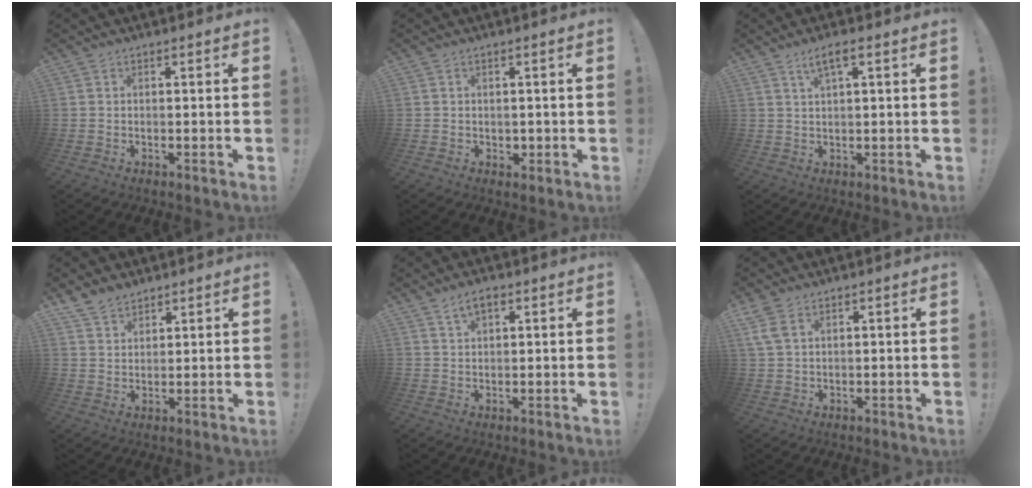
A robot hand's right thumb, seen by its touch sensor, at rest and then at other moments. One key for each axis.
{"total": 1.5, "fx": 0.5, "fy": 1.3, "fz": 0.4, "tx": 0.002, "ty": -0.002, "tz": 0.009}
{"total": 3.9, "fx": 1.8, "fy": 0.6, "fz": 3.4, "tx": -0.062, "ty": -0.002, "tz": 0.028}
{"total": 5.9, "fx": 4.8, "fy": 3.1, "fz": 1.4, "tx": -0.022, "ty": -0.030, "tz": 0.092}
{"total": 4.0, "fx": 2.1, "fy": 2.0, "fz": 2.8, "tx": -0.042, "ty": -0.003, "tz": 0.037}
{"total": 4.9, "fx": 2.6, "fy": 2.5, "fz": 3.3, "tx": -0.081, "ty": 0.000, "tz": 0.051}